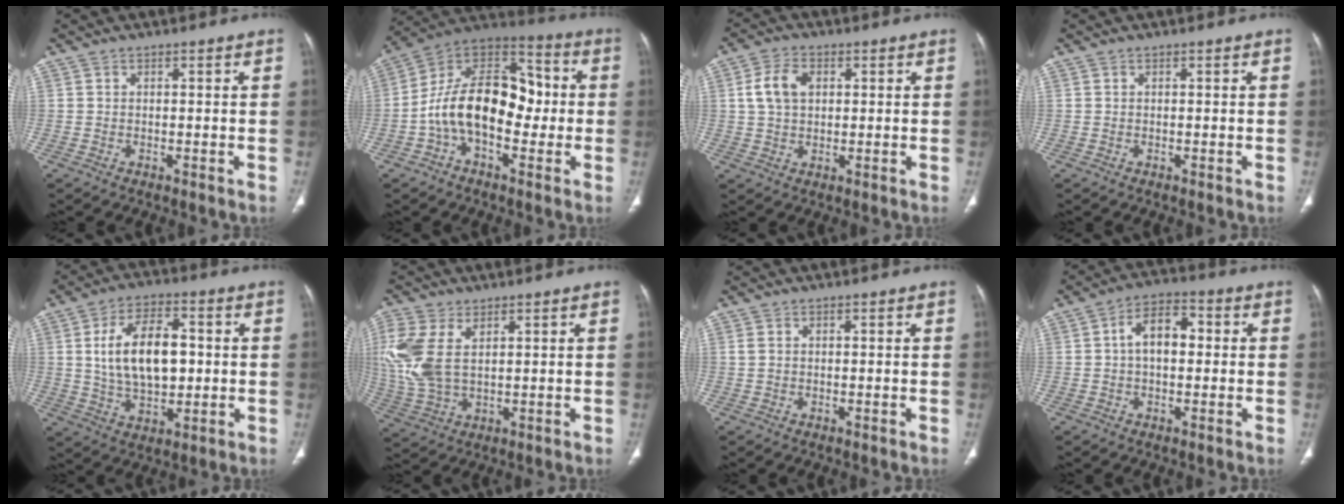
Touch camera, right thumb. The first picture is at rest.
{"total": 18.0, "force": [-2.3, 11.2, 13.9], "torque": [-0.207, 0.050, -0.048]}
{"total": 6.6, "force": [1.5, 4.5, 4.6], "torque": [-0.084, 0.007, 0.027]}
{"total": 0.0}
{"total": 14.2, "force": [1.4, 8.2, 11.6], "torque": [-0.181, 0.007, 0.028]}
{"total": 11.6, "force": [3.4, 6.7, 8.9], "torque": [-0.220, -0.002, 0.077]}
{"total": 1.2, "force": [0.3, 0.8, 0.8], "torque": [-0.024, 0.003, 0.011]}
{"total": 7.9, "force": [0.7, 4.7, 6.3], "torque": [-0.095, 0.027, 0.002]}